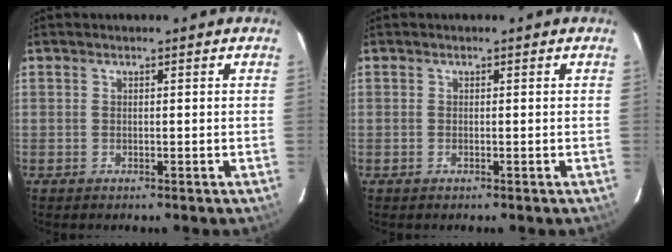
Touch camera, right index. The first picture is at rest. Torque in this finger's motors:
{"motor_torque": [-0.16, -0.10, 0.00, 0.00]}